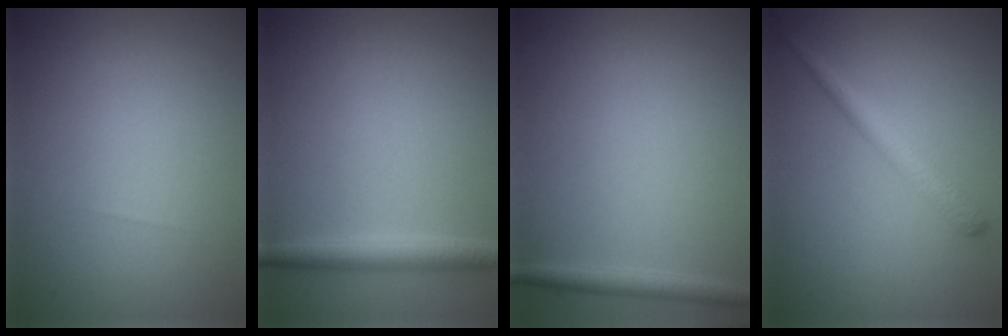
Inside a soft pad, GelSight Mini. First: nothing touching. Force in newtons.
{"total": 2.4, "press": 2.4, "slide": 0.1}
{"total": 1.5, "press": 1.5, "slide": 0.1}
{"total": 2.2, "press": 2.2, "slide": 0.0}